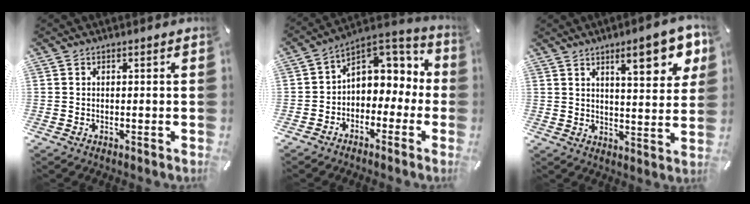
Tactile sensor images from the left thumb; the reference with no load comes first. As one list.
[{"total": 7.7, "force": [1.3, 6.7, 3.4], "torque": [-0.051, -0.007, 0.026]}, {"total": 12.8, "force": [6.9, 3.8, 10.1], "torque": [-0.140, -0.028, 0.109]}]